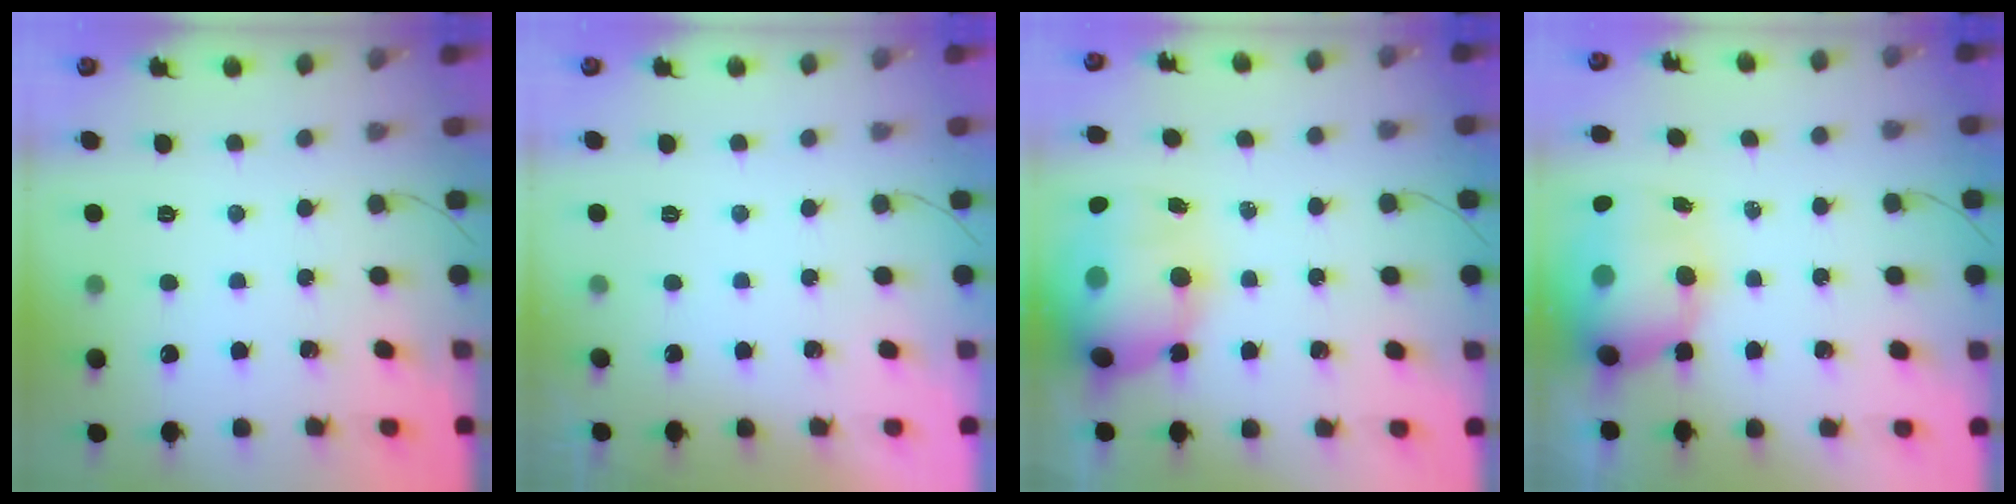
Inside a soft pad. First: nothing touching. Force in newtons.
{"total": 0.0}
{"total": 18.4, "press": 17.9, "slide": 4.2}
{"total": 12.9, "press": 12.3, "slide": 3.7}